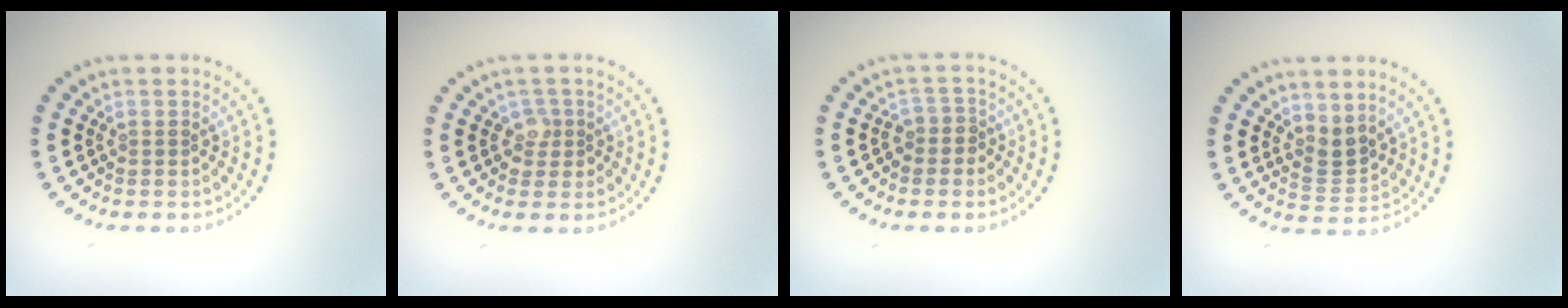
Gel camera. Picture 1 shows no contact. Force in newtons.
{"total": 1.7, "press": 1.4, "slide": 0.9}
{"total": 1.7, "press": 1.3, "slide": 1.1}
{"total": 2.3, "press": 1.6, "slide": 1.6}